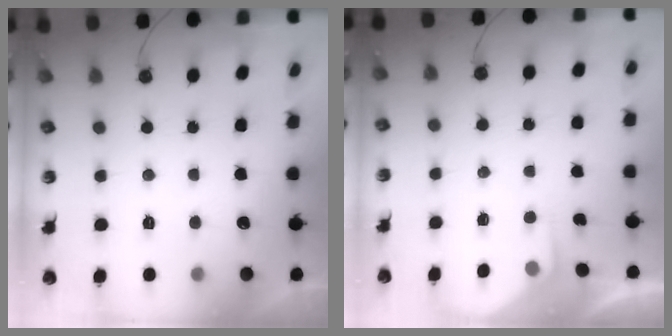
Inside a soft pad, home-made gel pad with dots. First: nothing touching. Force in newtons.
{"total": 1.4, "press": 1.3, "slide": 0.2}